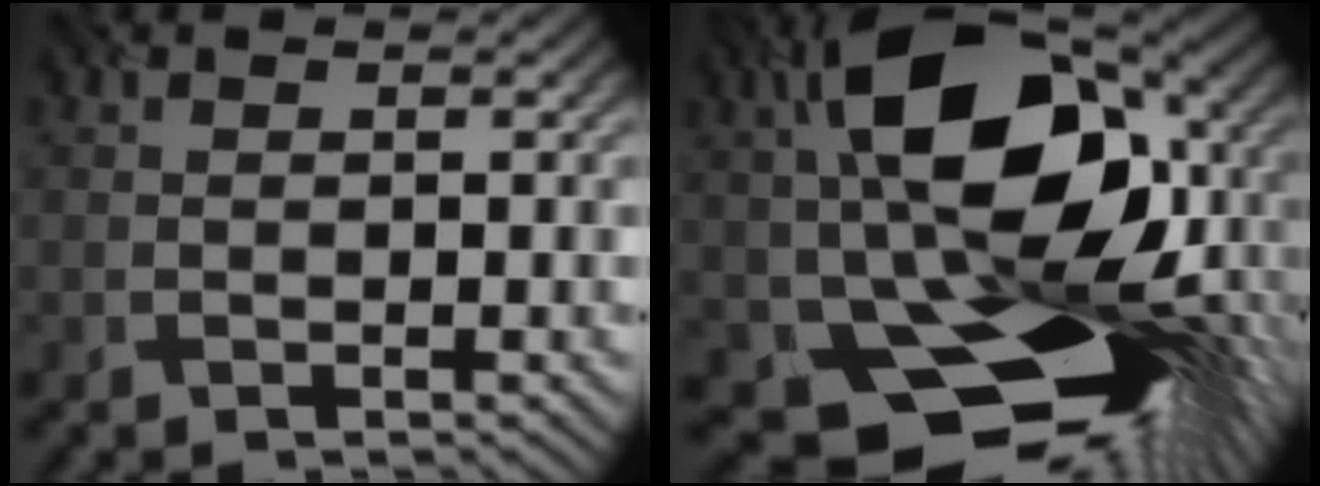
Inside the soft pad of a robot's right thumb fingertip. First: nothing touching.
{"total": 21.7, "force": [-0.4, 14.0, 16.6], "torque": [-0.336, -0.019, 0.007]}